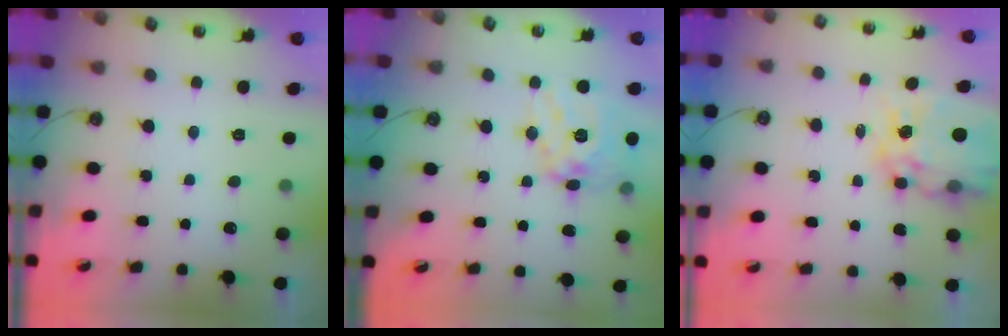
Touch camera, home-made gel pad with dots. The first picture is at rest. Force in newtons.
{"total": 16.9, "press": 16.8, "slide": 1.6}
{"total": 15.2, "press": 15.2, "slide": 1.6}